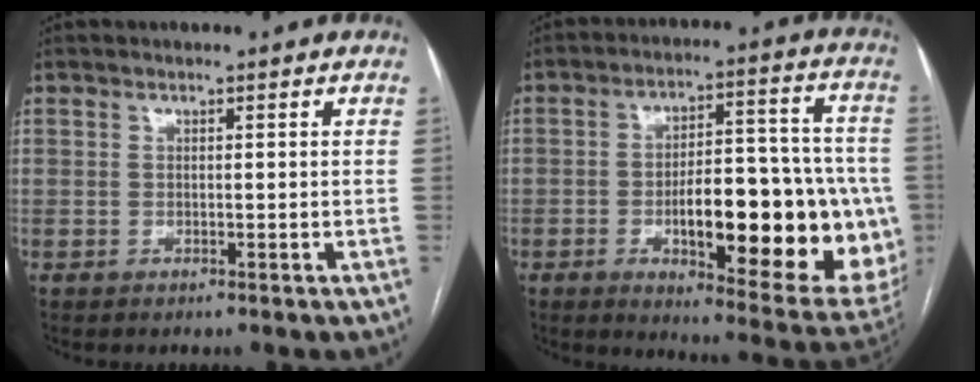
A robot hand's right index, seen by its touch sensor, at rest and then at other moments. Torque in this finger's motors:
{"motor_torque": [2.14, 0.00, 1.05, 0.21]}